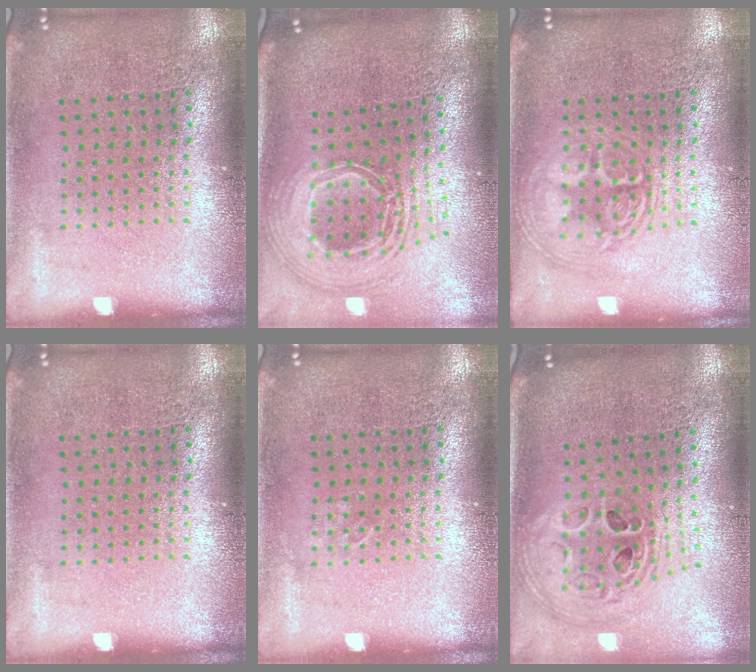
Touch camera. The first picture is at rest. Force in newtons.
{"total": 2.8, "press": 1.9, "slide": 2.0}
{"total": 3.0, "press": 3.0, "slide": 0.4}
{"total": 0.0}
{"total": 0.5, "press": 0.5, "slide": 0.0}
{"total": 1.8, "press": 1.6, "slide": 1.0}